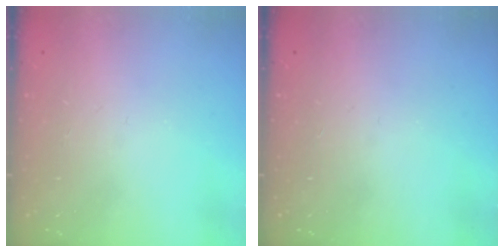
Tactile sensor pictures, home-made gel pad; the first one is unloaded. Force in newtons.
{"total": 0.0}